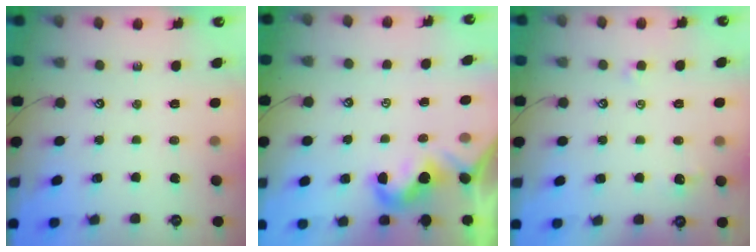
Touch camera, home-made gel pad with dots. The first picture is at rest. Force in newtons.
{"total": 2.2, "press": 2.1, "slide": 0.6}
{"total": 1.1, "press": 1.0, "slide": 0.5}